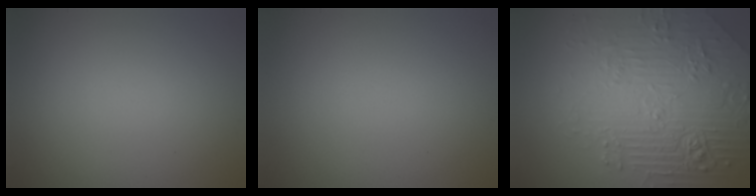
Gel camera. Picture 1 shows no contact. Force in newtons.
{"total": 0.0}
{"total": 8.5, "press": 6.1, "slide": 5.9}